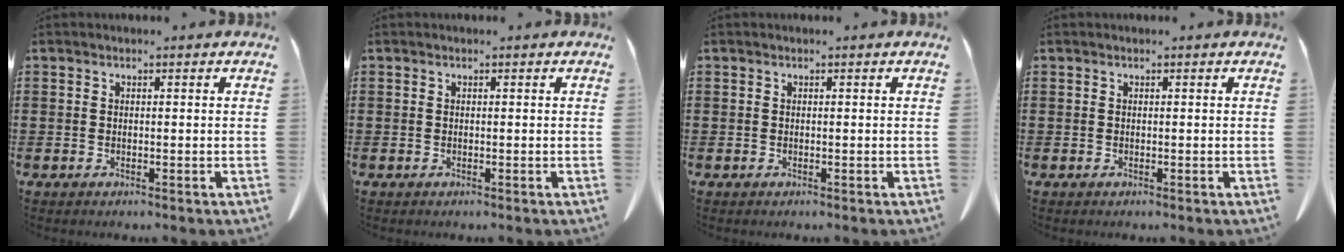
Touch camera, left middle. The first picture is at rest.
{"total": 0.0}
{"total": 0.0}
{"total": 0.0}